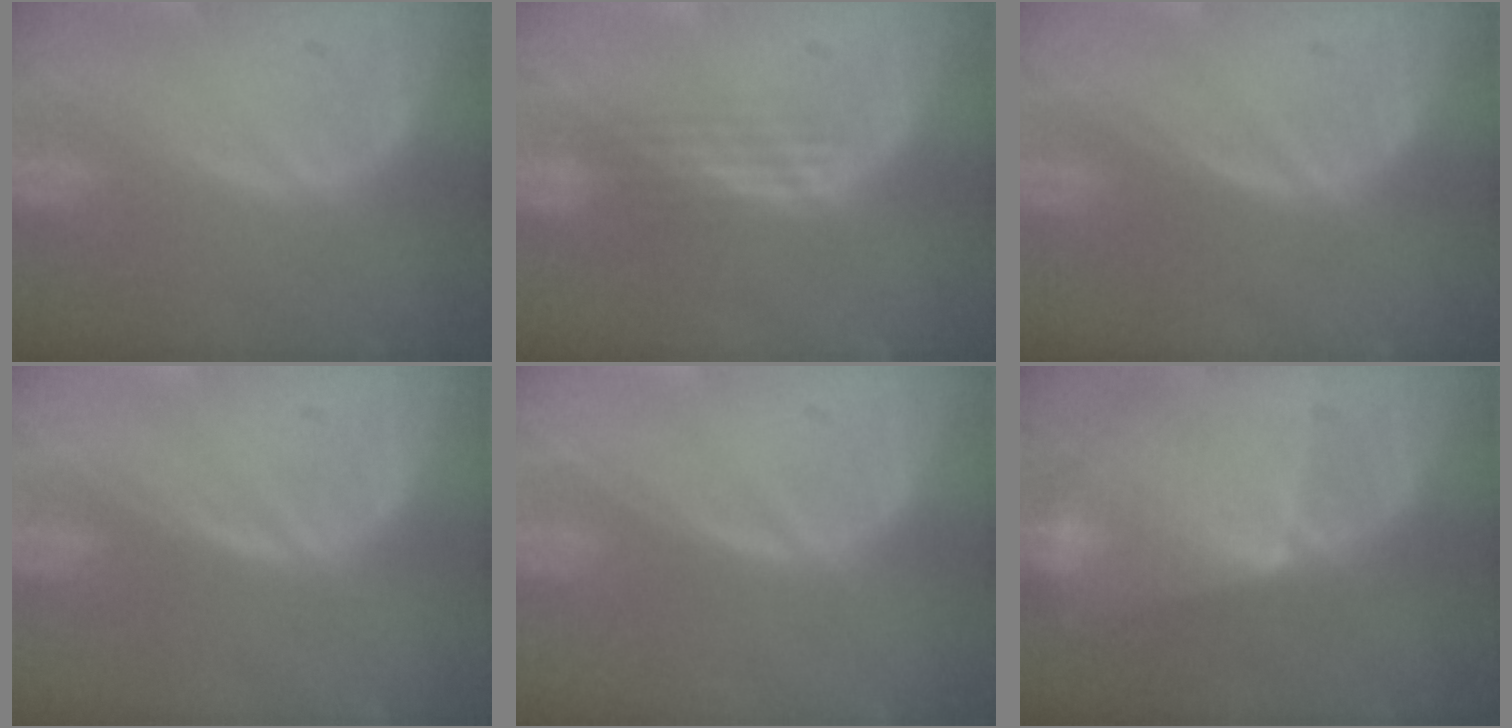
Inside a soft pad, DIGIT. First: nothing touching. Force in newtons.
{"total": 3.0, "press": 2.6, "slide": 1.4}
{"total": 0.0}
{"total": 0.0}
{"total": 0.0}
{"total": 6.3, "press": 6.3, "slide": 0.9}